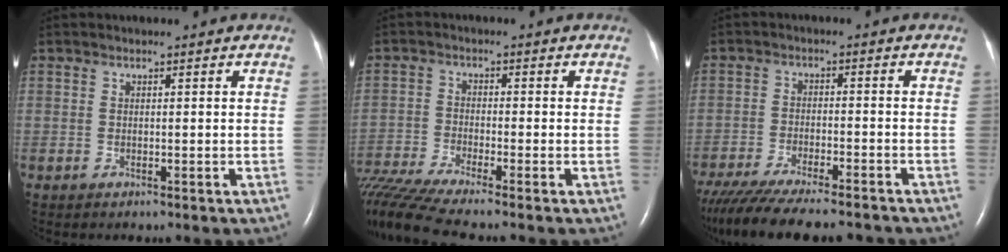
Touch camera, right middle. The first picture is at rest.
{"total": 10.8, "force": [-9.3, -0.8, 5.5], "torque": [-0.113, -0.017, -0.170]}
{"total": 17.8, "force": [-15.5, 2.7, 8.3], "torque": [-0.159, -0.037, -0.231]}